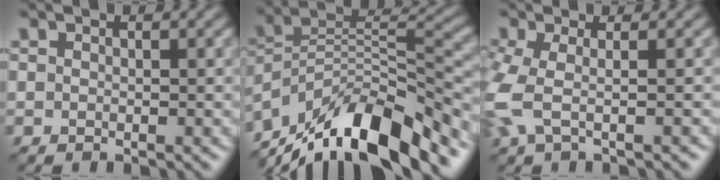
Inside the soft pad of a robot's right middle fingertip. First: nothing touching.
{"total": 12.5, "force": [-9.9, 3.4, 6.7], "torque": [-0.117, 0.021, -0.189]}
{"total": 3.7, "force": [-1.0, 1.4, 3.3], "torque": [-0.097, -0.008, -0.019]}